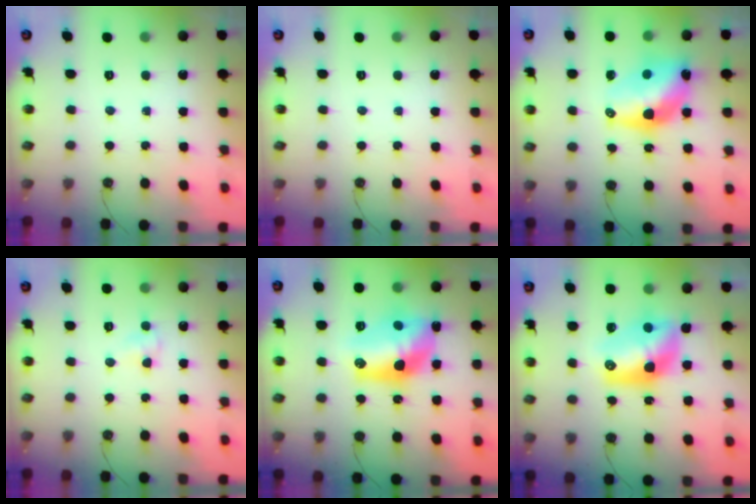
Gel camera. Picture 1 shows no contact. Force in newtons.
{"total": 0.0}
{"total": 12.4, "press": 12.3, "slide": 1.2}
{"total": 3.0, "press": 2.9, "slide": 0.3}
{"total": 15.0, "press": 14.9, "slide": 1.2}
{"total": 11.7, "press": 11.6, "slide": 1.0}